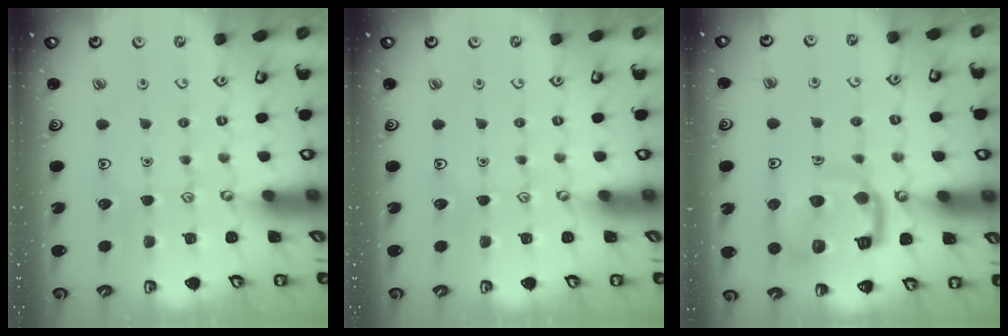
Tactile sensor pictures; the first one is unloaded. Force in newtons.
{"total": 0.0}
{"total": 13.2, "press": 13.1, "slide": 1.4}